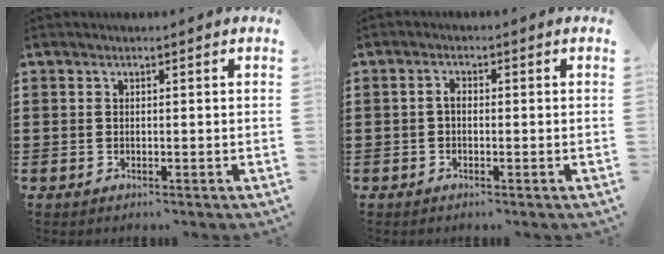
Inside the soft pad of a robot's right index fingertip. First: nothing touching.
{"total": 1.5, "force": [-0.3, 0.7, 1.3], "torque": [-0.032, -0.001, -0.010]}